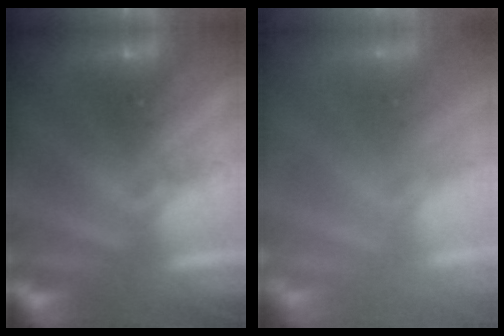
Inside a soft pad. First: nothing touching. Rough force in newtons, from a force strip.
{"total": 7.4}